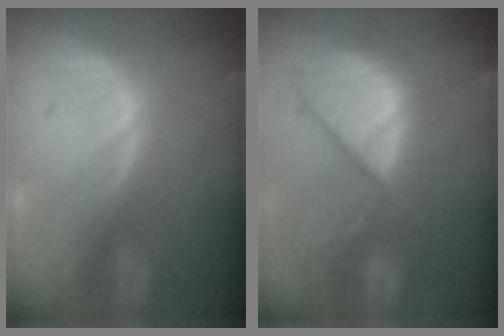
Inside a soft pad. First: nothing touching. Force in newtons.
{"total": 11.7, "press": 10.3, "slide": 5.5}